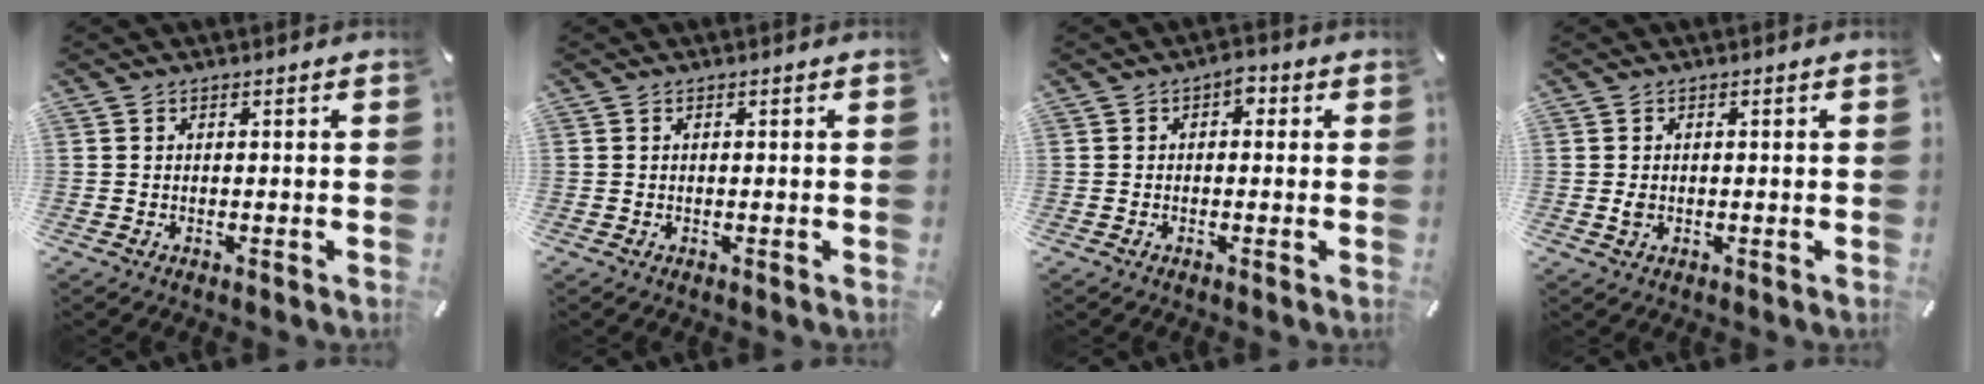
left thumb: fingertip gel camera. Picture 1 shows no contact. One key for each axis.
{"total": 0.0}
{"total": 2.1, "fx": -0.1, "fy": 1.5, "fz": 1.4, "tx": -0.014, "ty": 0.005, "tz": -0.009}
{"total": 1.5, "fx": -0.1, "fy": 1.0, "fz": 1.0, "tx": -0.021, "ty": 0.002, "tz": -0.003}